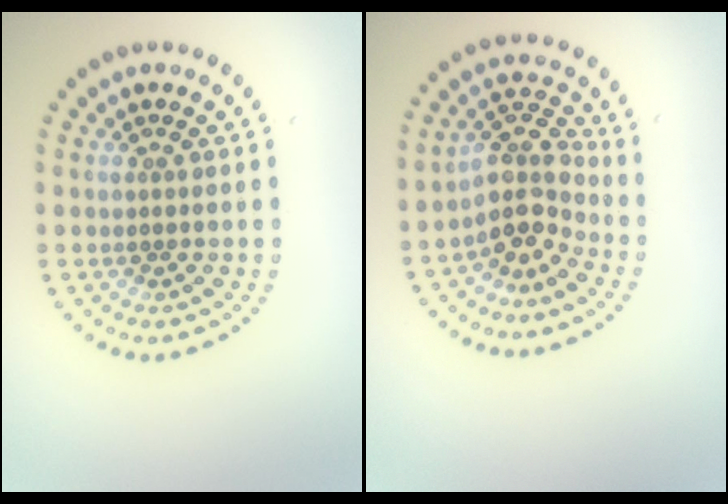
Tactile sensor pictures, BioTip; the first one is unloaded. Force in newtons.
{"total": 3.9, "press": 3.1, "slide": 2.3}